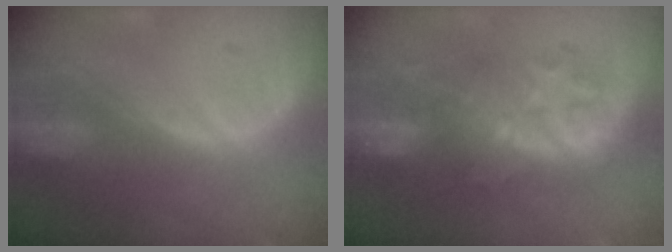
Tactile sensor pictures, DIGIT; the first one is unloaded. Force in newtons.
{"total": 8.2, "press": 8.2, "slide": 0.9}